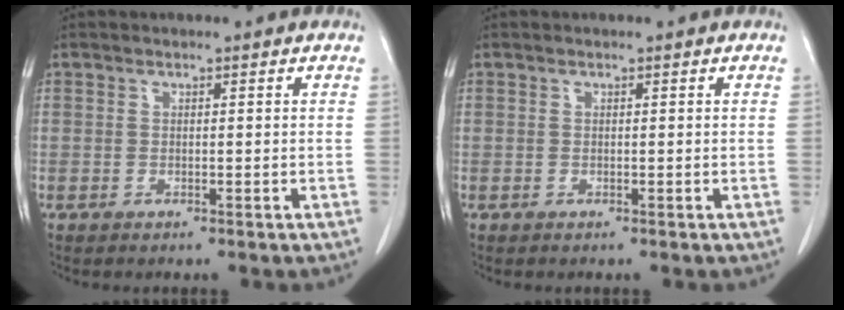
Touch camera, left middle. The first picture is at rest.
{"total": 0.0}